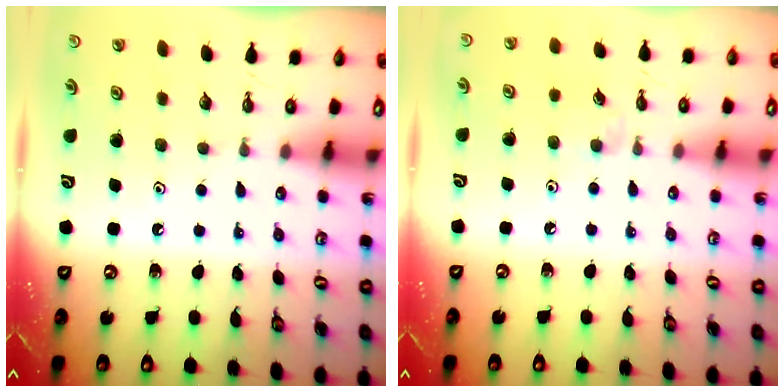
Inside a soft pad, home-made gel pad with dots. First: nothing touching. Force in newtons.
{"total": 3.4, "press": 3.3, "slide": 0.5}